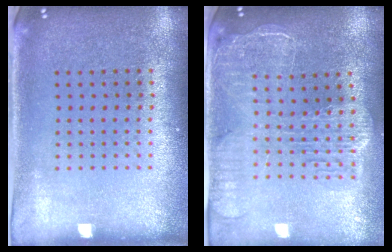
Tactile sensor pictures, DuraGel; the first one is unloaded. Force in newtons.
{"total": 2.5, "press": 2.2, "slide": 1.3}